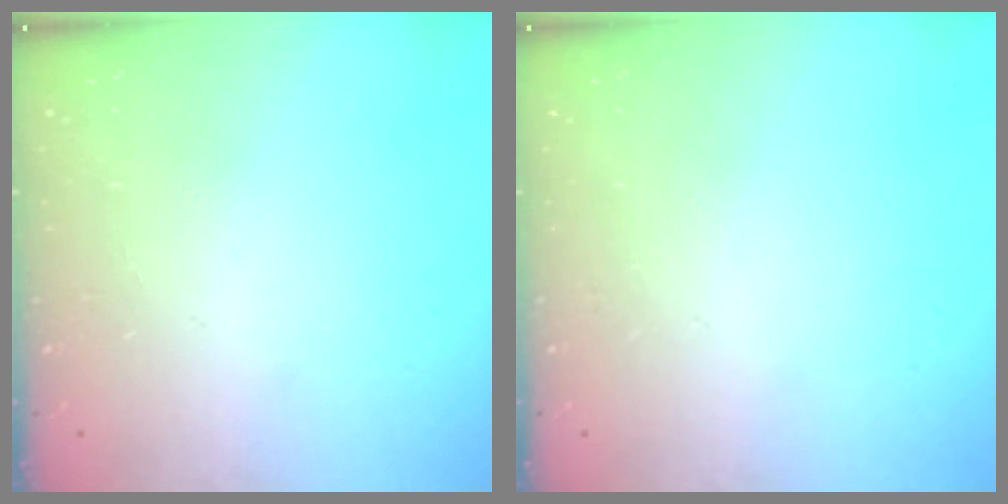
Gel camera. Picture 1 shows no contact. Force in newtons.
{"total": 0.0}